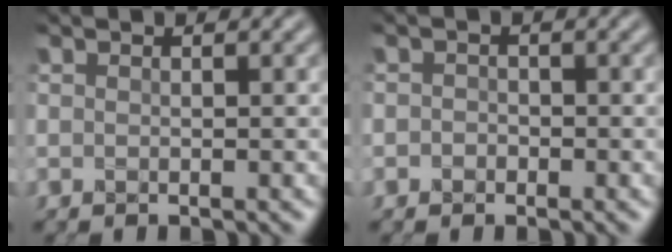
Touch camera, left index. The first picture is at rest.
{"total": 0.7, "force": [-0.4, 0.6, 0.0], "torque": [0.001, 0.004, -0.010]}